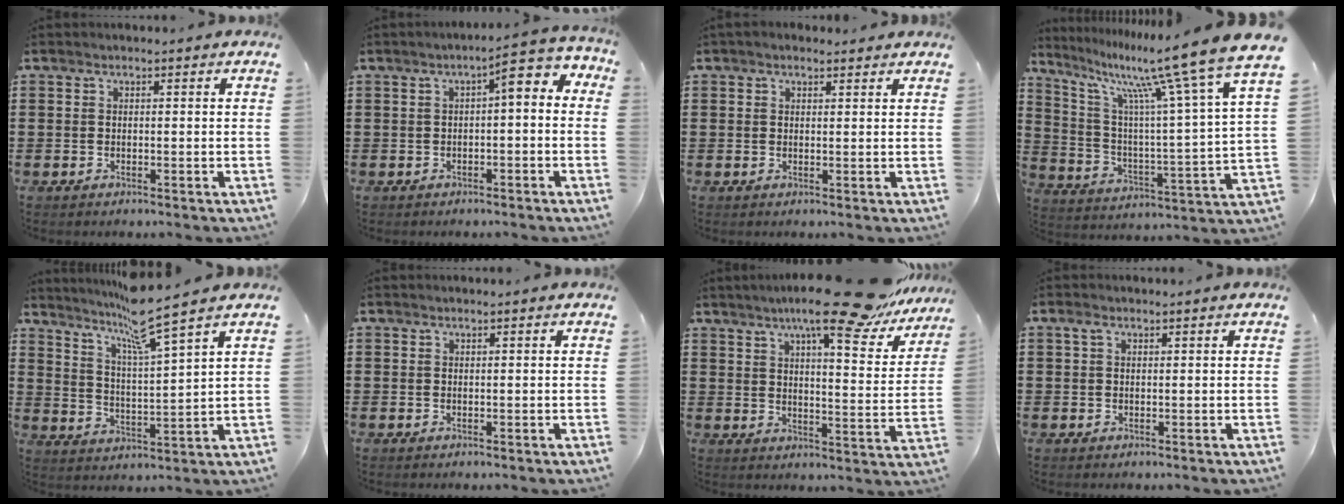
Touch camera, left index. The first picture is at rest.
{"total": 3.3, "force": [-0.1, 0.6, 3.3], "torque": [-0.054, -0.004, -0.016]}
{"total": 1.2, "force": [1.1, 0.5, 0.4], "torque": [-0.009, 0.005, 0.020]}
{"total": 13.5, "force": [10.7, 0.2, 8.2], "torque": [-0.176, -0.078, 0.167]}
{"total": 8.0, "force": [6.7, -0.8, 4.3], "torque": [-0.096, -0.041, 0.112]}
{"total": 0.0}
{"total": 13.3, "force": [10.7, 0.6, 7.9], "torque": [-0.136, -0.052, 0.172]}
{"total": 1.0, "force": [0.3, 0.6, 0.7], "torque": [-0.017, 0.007, 0.005]}